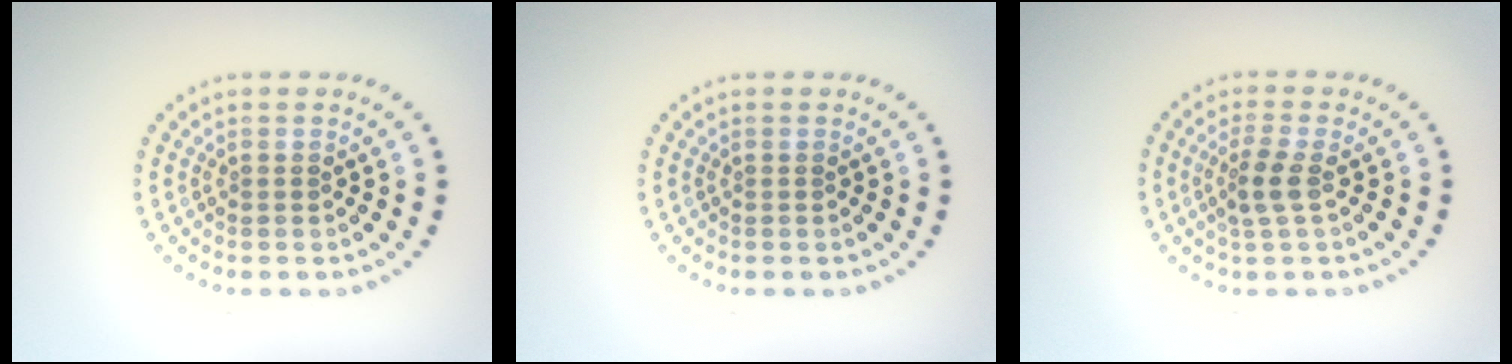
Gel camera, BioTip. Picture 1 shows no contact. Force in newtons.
{"total": 0.0}
{"total": 2.2, "press": 2.0, "slide": 1.0}